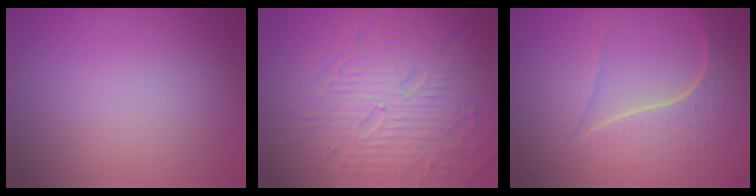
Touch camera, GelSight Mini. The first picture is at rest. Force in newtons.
{"total": 8.9, "press": 6.3, "slide": 6.3}
{"total": 7.5, "press": 5.6, "slide": 5.0}